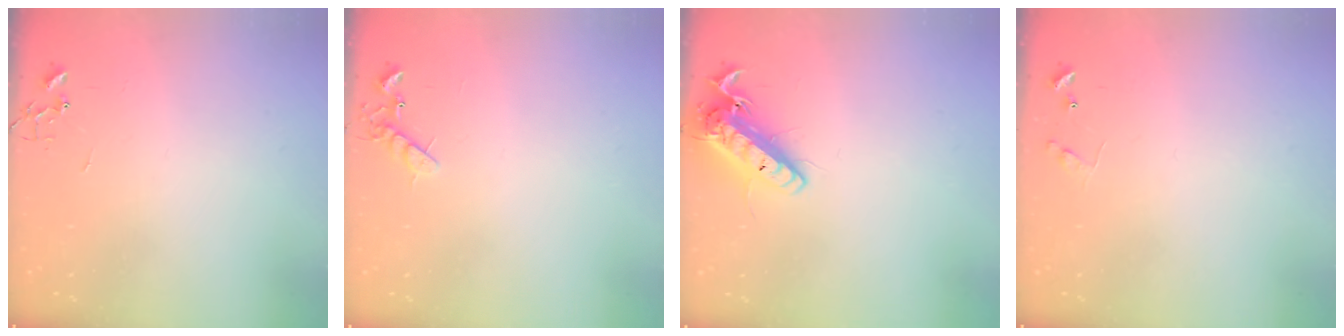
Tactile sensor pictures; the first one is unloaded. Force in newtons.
{"total": 6.3, "press": 6.2, "slide": 0.9}
{"total": 15.1, "press": 14.8, "slide": 3.3}
{"total": 7.7, "press": 7.7, "slide": 0.3}